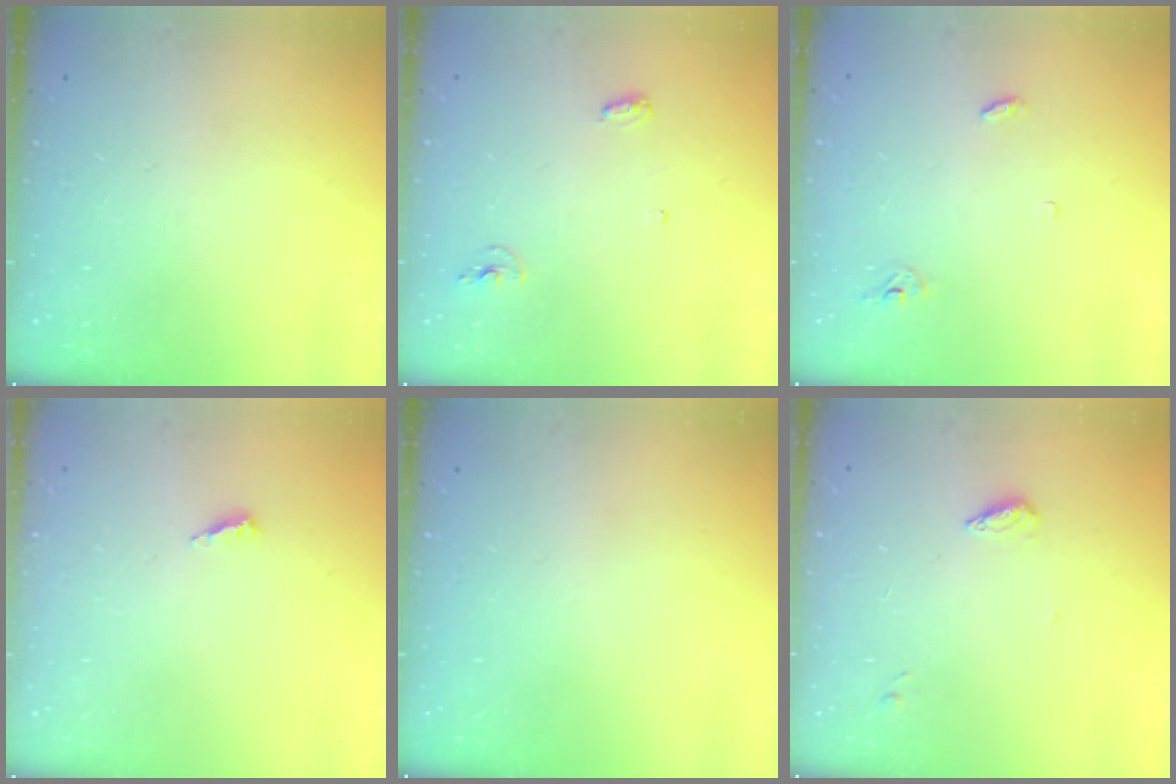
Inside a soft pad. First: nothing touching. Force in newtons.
{"total": 5.4, "press": 5.2, "slide": 1.4}
{"total": 3.1, "press": 3.1, "slide": 0.2}
{"total": 3.9, "press": 3.9, "slide": 0.2}
{"total": 0.0}
{"total": 3.9, "press": 3.9, "slide": 0.5}